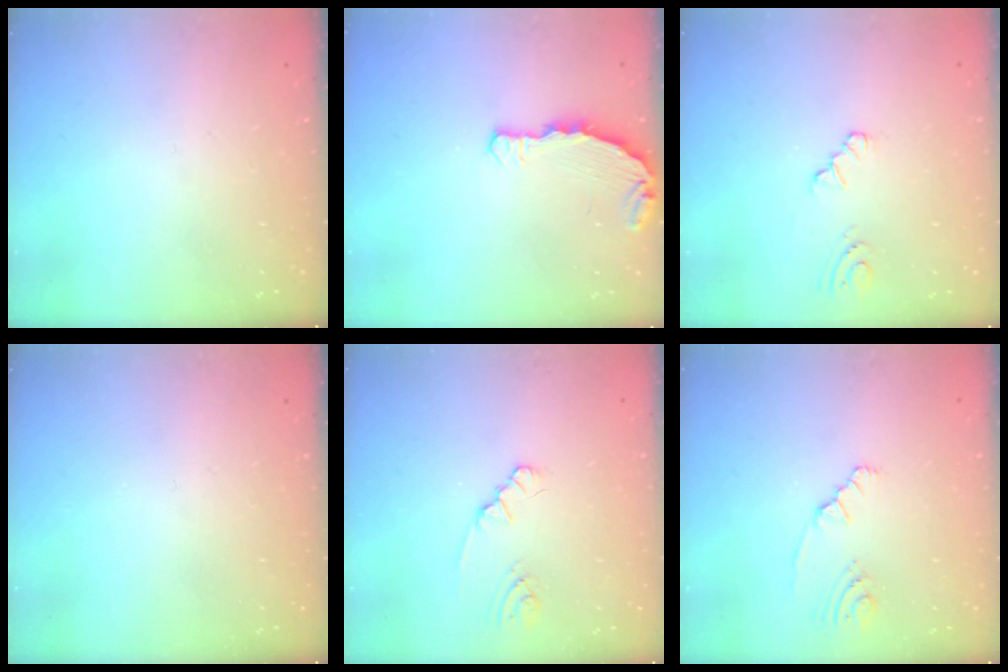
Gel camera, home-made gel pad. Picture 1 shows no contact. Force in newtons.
{"total": 4.5, "press": 4.5, "slide": 0.1}
{"total": 2.8, "press": 2.8, "slide": 0.1}
{"total": 0.0}
{"total": 1.7, "press": 1.6, "slide": 0.3}
{"total": 2.5, "press": 2.3, "slide": 1.1}